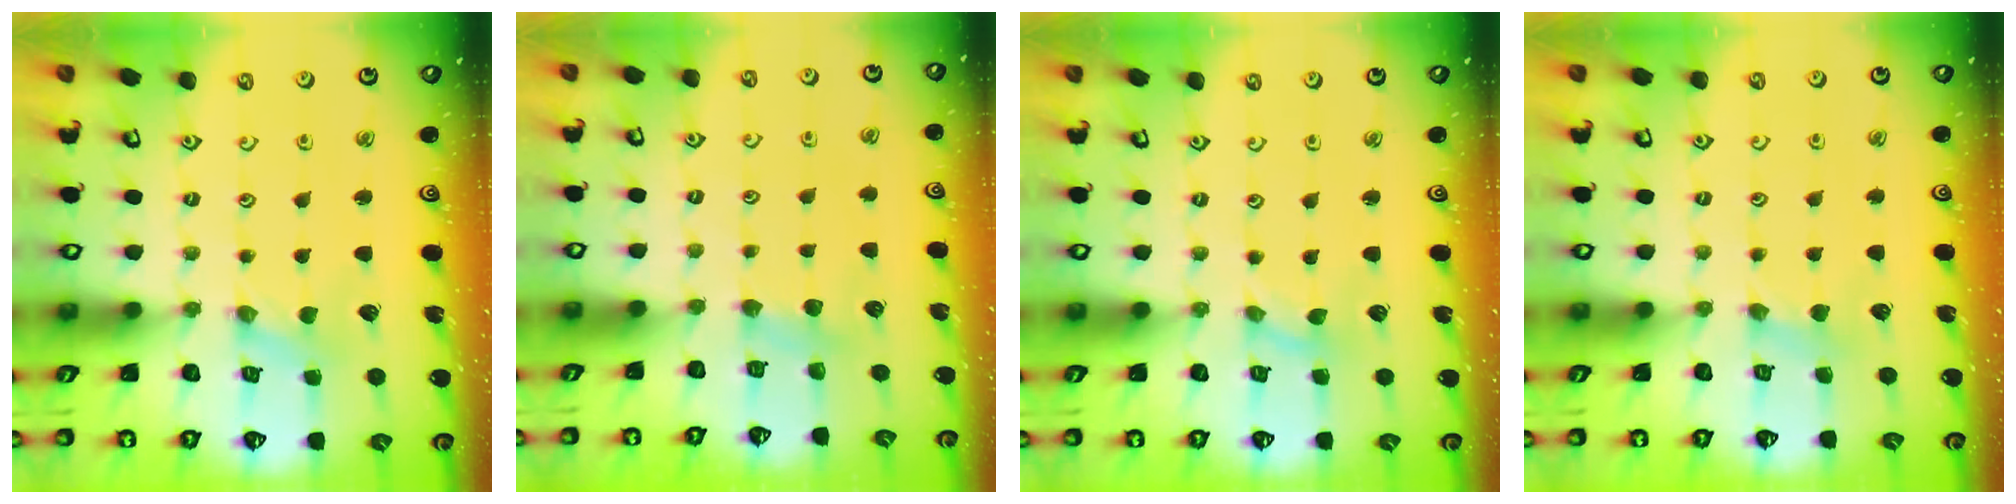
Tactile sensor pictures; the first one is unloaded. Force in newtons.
{"total": 4.1, "press": 4.1, "slide": 0.5}
{"total": 0.0}
{"total": 3.0, "press": 2.9, "slide": 0.5}